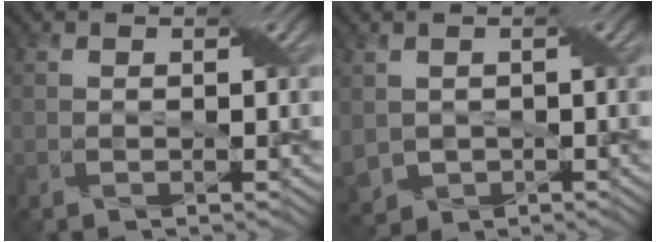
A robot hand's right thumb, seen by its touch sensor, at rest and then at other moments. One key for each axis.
{"total": 3.9, "fx": 0.0, "fy": 3.2, "fz": 2.2, "tx": -0.071, "ty": -0.014, "tz": -0.002}